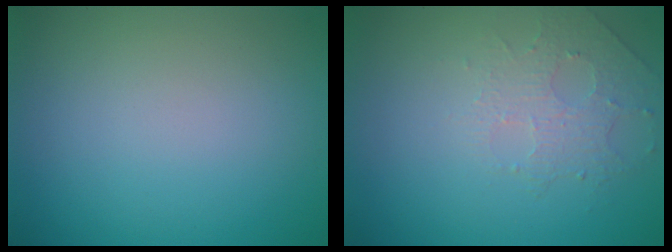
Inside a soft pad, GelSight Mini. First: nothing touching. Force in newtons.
{"total": 1.6, "press": 1.2, "slide": 1.0}